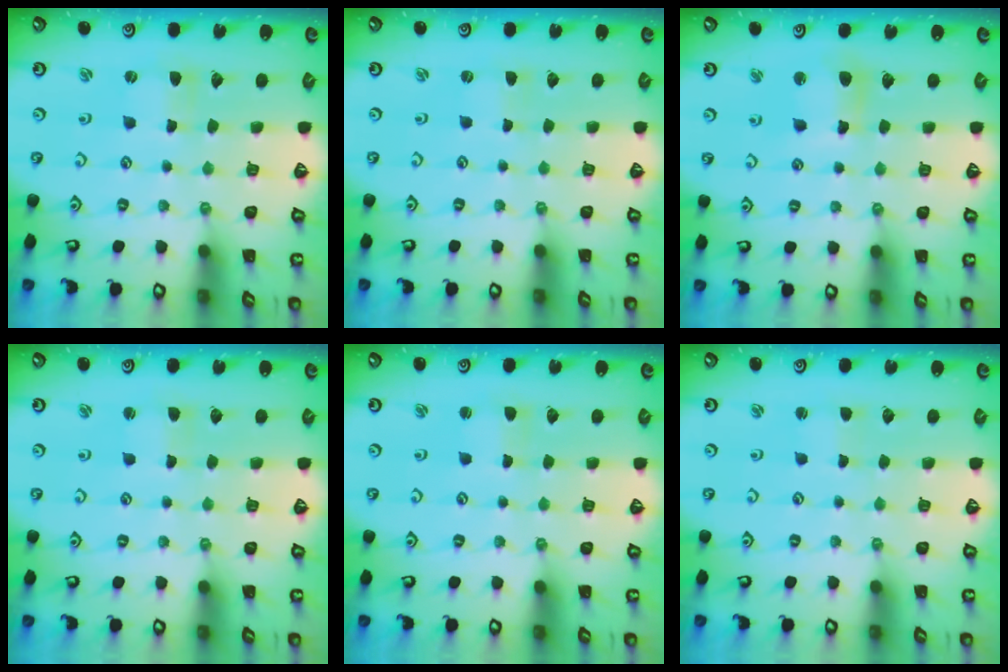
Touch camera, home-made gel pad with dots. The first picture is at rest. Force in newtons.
{"total": 0.0}
{"total": 8.3, "press": 8.1, "slide": 1.5}
{"total": 1.2, "press": 1.1, "slide": 0.3}
{"total": 1.5, "press": 1.5, "slide": 0.1}
{"total": 1.0, "press": 1.0, "slide": 0.0}